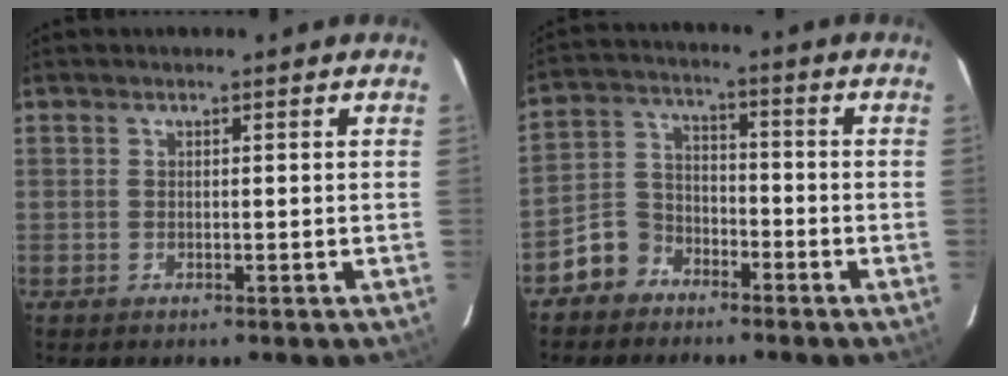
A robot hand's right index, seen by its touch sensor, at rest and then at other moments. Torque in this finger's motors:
{"motor_torque": [0.12, -0.26, -0.04, -0.07]}